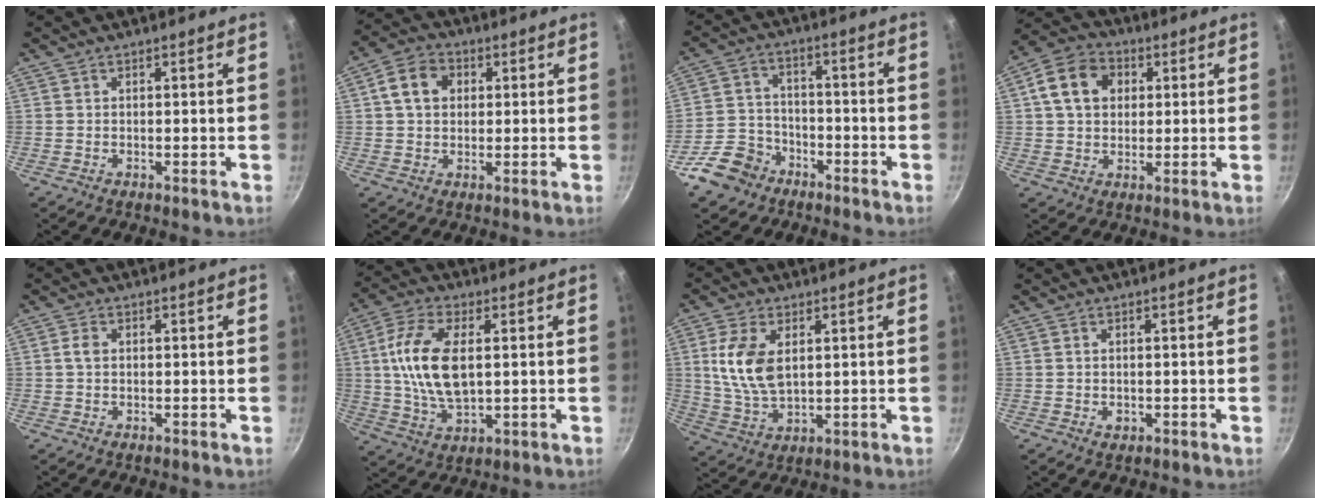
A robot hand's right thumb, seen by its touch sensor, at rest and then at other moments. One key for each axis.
{"total": 7.6, "fx": 1.7, "fy": 6.0, "fz": 4.4, "tx": -0.059, "ty": 0.012, "tz": 0.019}
{"total": 9.4, "fx": -5.8, "fy": 6.8, "fz": 2.9, "tx": -0.043, "ty": 0.046, "tz": -0.107}
{"total": 10.7, "fx": 2.6, "fy": 8.3, "fz": 6.2, "tx": -0.086, "ty": 0.012, "tz": 0.030}
{"total": 1.9, "fx": 0.2, "fy": 1.3, "fz": 1.3, "tx": -0.024, "ty": 0.004, "tz": 0.001}
{"total": 13.4, "fx": 1.9, "fy": 6.8, "fz": 11.4, "tx": -0.220, "ty": 0.002, "tz": 0.036}
{"total": 10.6, "fx": 2.4, "fy": 6.0, "fz": 8.4, "tx": -0.164, "ty": -0.016, "tz": 0.052}
{"total": 1.2, "fx": -0.1, "fy": 0.9, "fz": 0.8, "tx": -0.012, "ty": -0.002, "tz": 0.000}